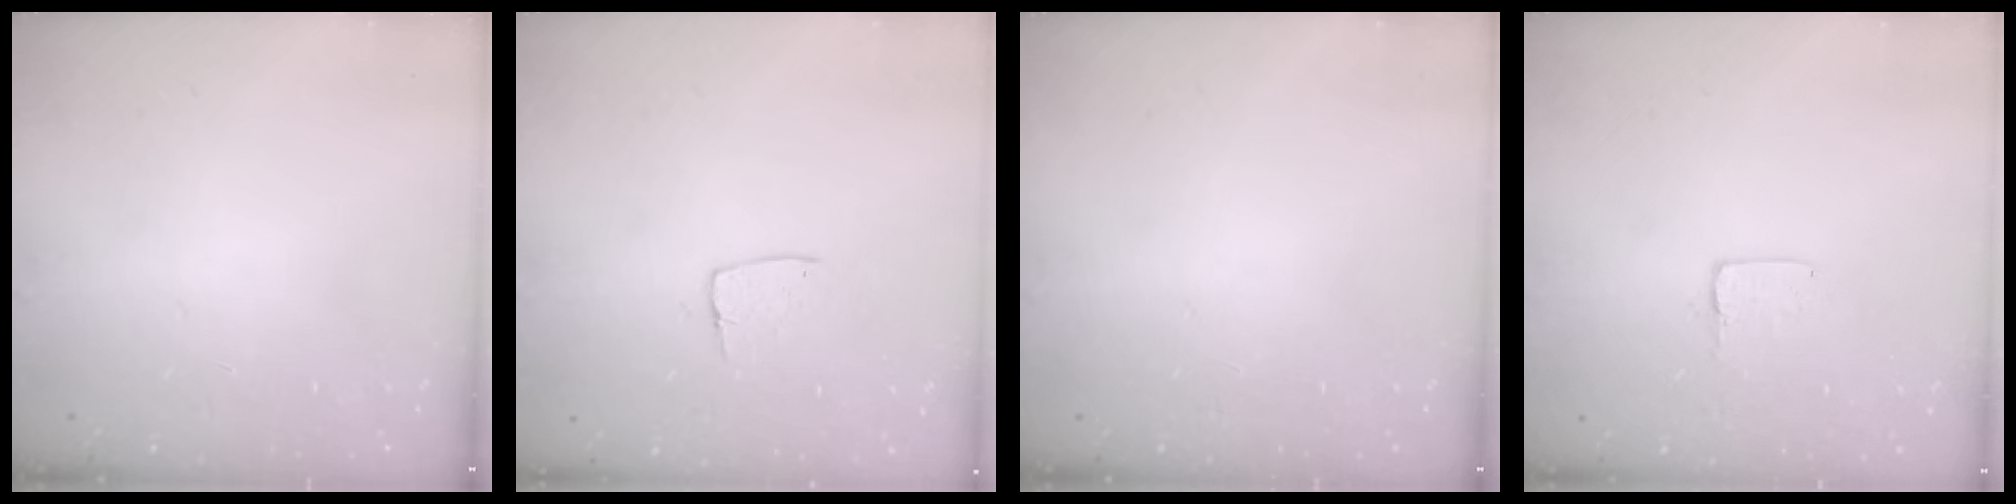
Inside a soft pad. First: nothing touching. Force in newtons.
{"total": 6.5, "press": 6.5, "slide": 0.4}
{"total": 0.0}
{"total": 1.7, "press": 1.6, "slide": 0.1}